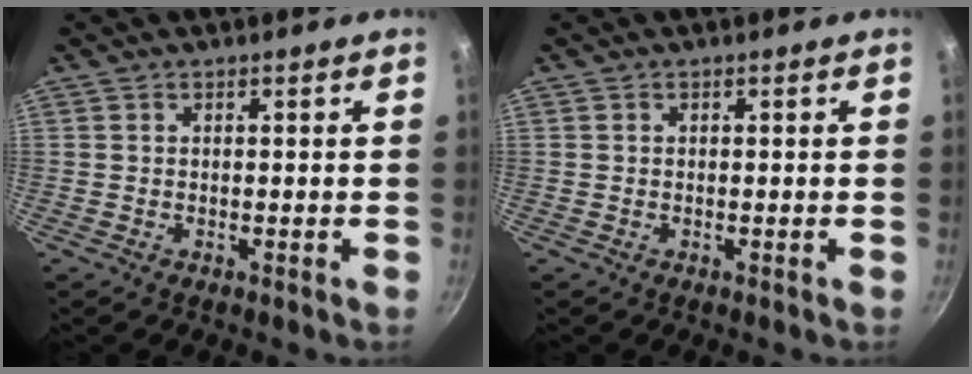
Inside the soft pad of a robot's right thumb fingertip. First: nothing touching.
{"total": 0.0}